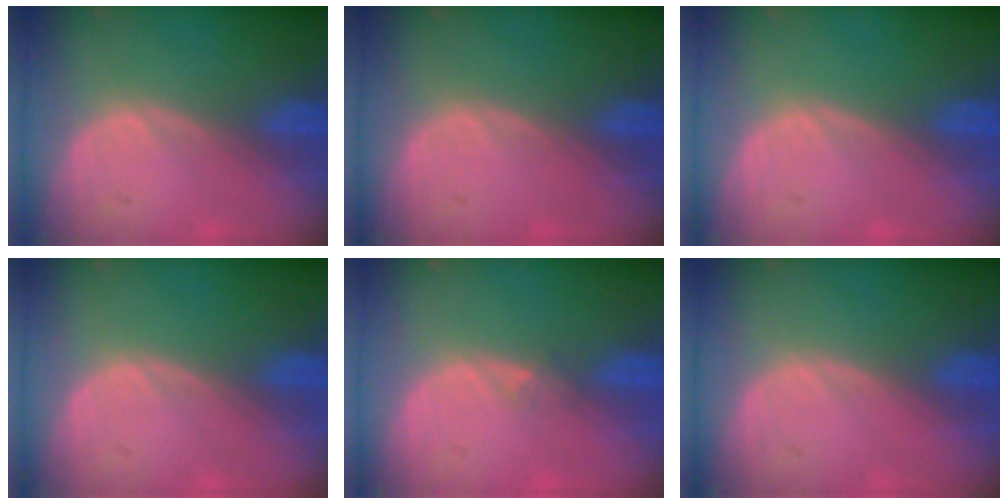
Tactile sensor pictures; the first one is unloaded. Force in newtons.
{"total": 0.0}
{"total": 0.0}
{"total": 0.0}
{"total": 0.9, "press": 0.7, "slide": 0.6}
{"total": 0.0}